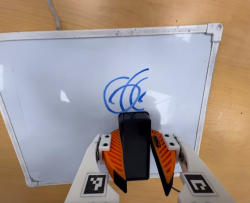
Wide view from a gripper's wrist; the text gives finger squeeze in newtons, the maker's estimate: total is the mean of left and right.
{"total": 9.2, "left": 9.5, "right": 8.9}